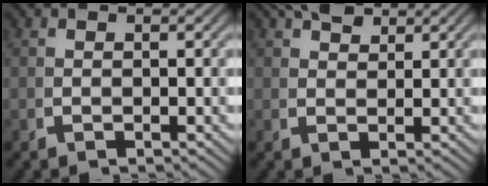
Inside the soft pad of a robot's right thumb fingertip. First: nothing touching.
{"total": 3.4, "force": [2.8, 1.2, 1.6], "torque": [-0.020, 0.004, 0.053]}